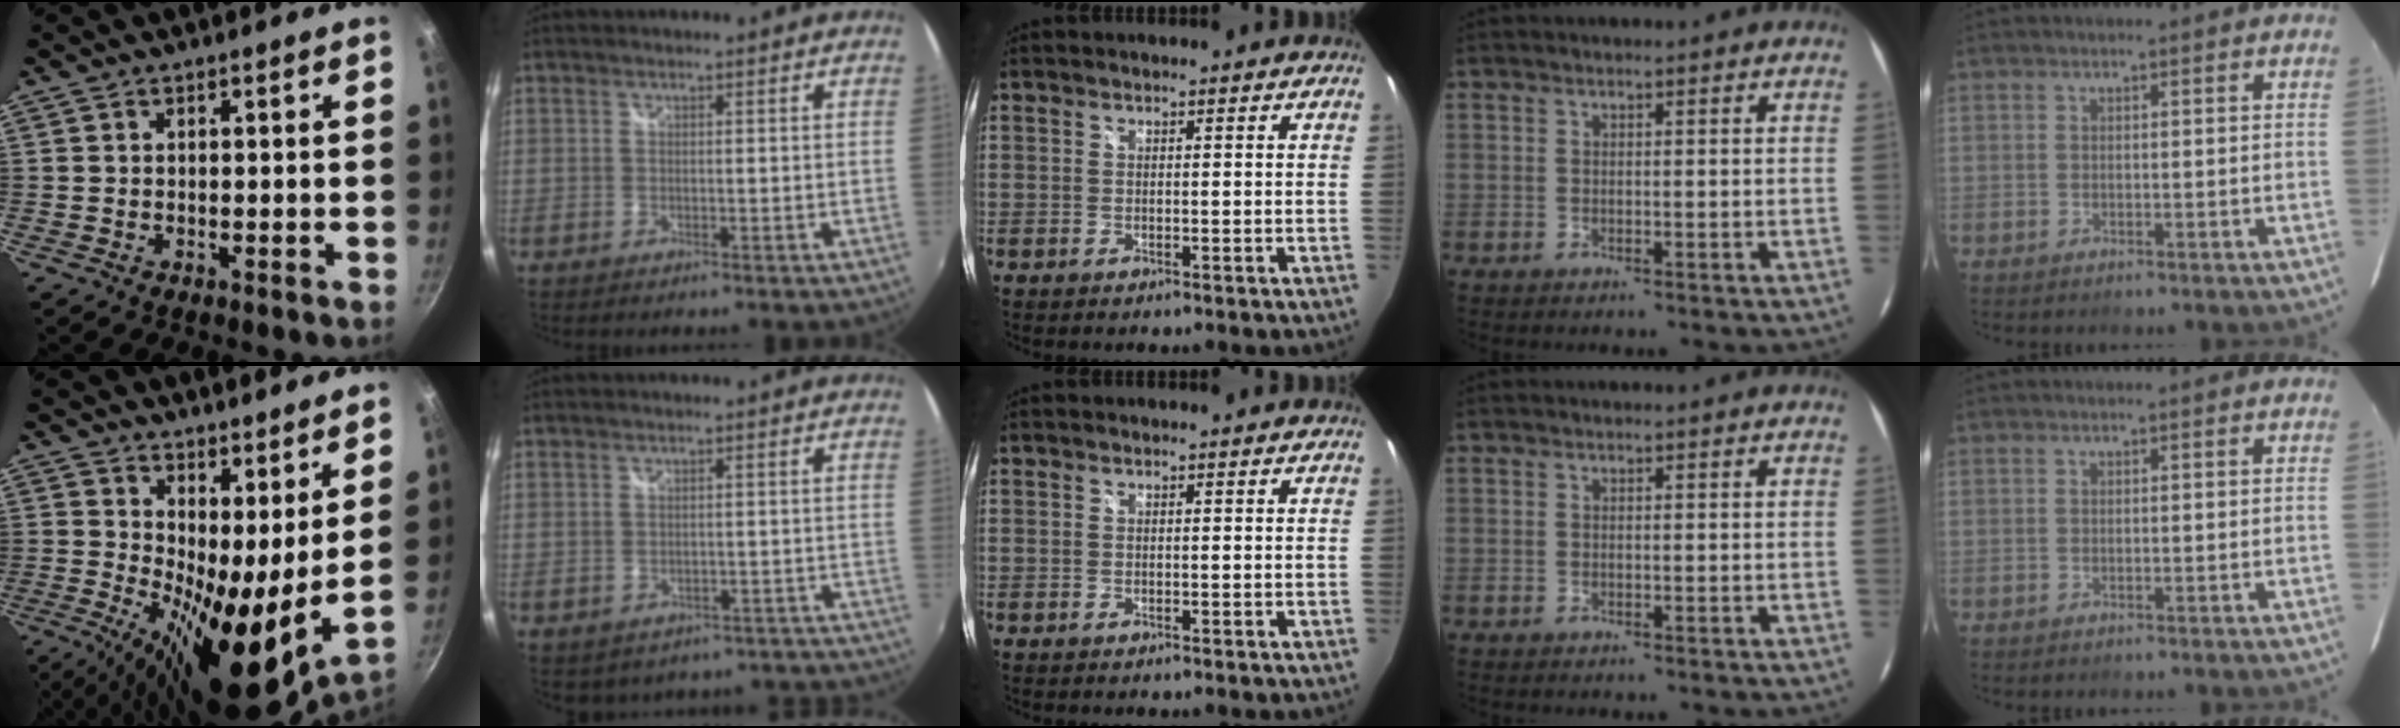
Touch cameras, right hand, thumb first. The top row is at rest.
{"thumb": {"total": 17.1, "force": [4.6, 6.1, 15.4], "torque": [-0.226, -0.049, 0.071]}, "index": {"total": 11.1, "force": [-8.6, 6.3, 3.1], "torque": [-0.061, 0.006, -0.080]}}